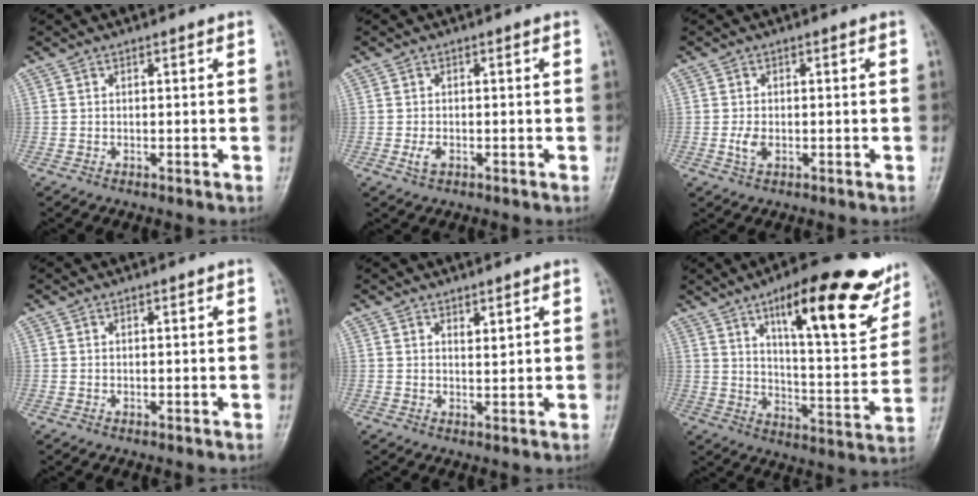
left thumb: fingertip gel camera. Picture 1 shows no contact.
{"total": 2.1, "force": [-0.8, 1.2, 1.5], "torque": [-0.031, 0.001, -0.014]}
{"total": 2.6, "force": [-0.6, 1.5, 2.0], "torque": [-0.042, 0.000, -0.012]}
{"total": 0.0}
{"total": 1.3, "force": [1.0, 0.4, 0.8], "torque": [-0.006, -0.009, 0.019]}
{"total": 21.9, "force": [12.6, 6.5, 16.6], "torque": [-0.196, -0.052, 0.190]}